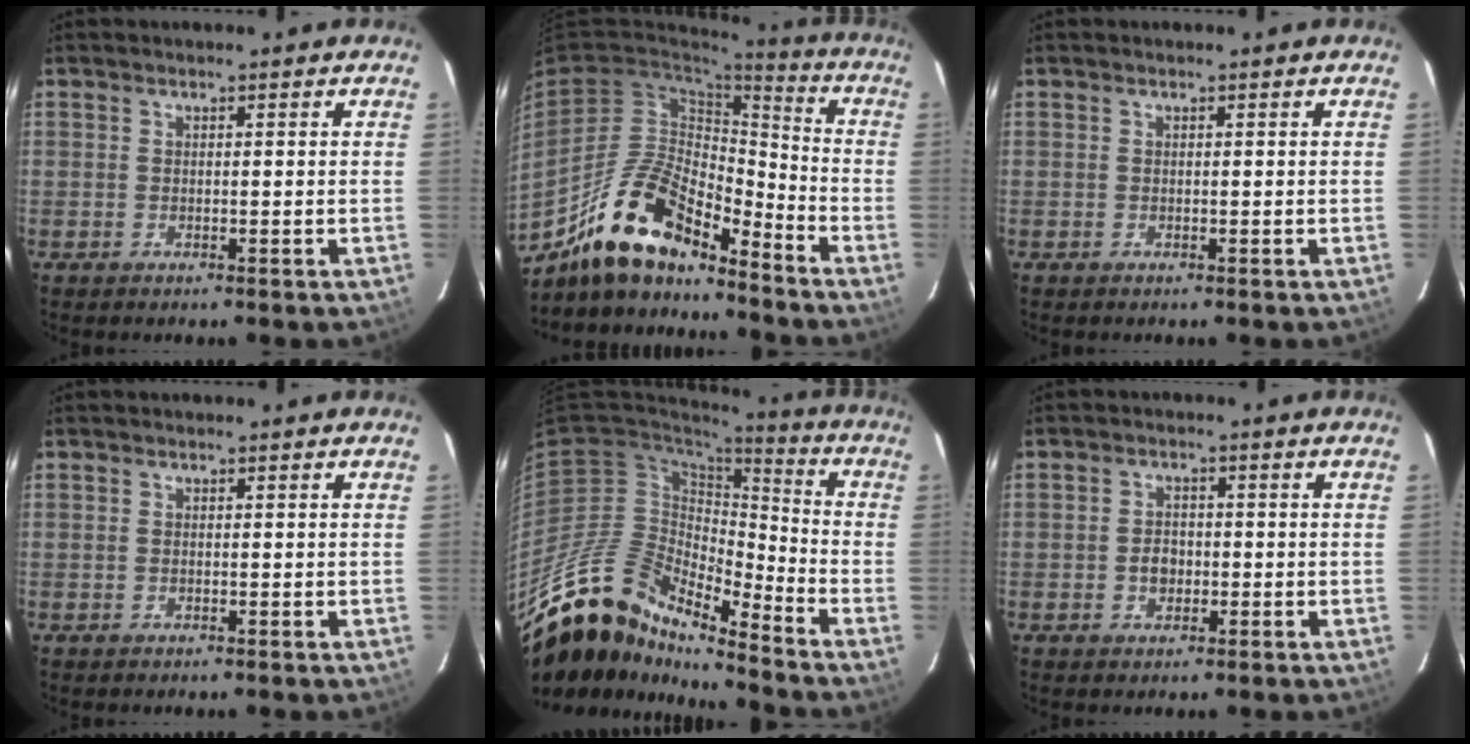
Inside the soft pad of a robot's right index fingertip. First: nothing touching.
{"total": 16.9, "force": [-12.9, 5.7, 9.5], "torque": [-0.190, 0.002, -0.240]}
{"total": 0.0}
{"total": 0.0}
{"total": 18.6, "force": [-15.6, 6.3, 7.9], "torque": [-0.146, -0.008, -0.299]}
{"total": 3.0, "force": [-0.7, 2.4, 1.6], "torque": [-0.029, 0.006, -0.012]}